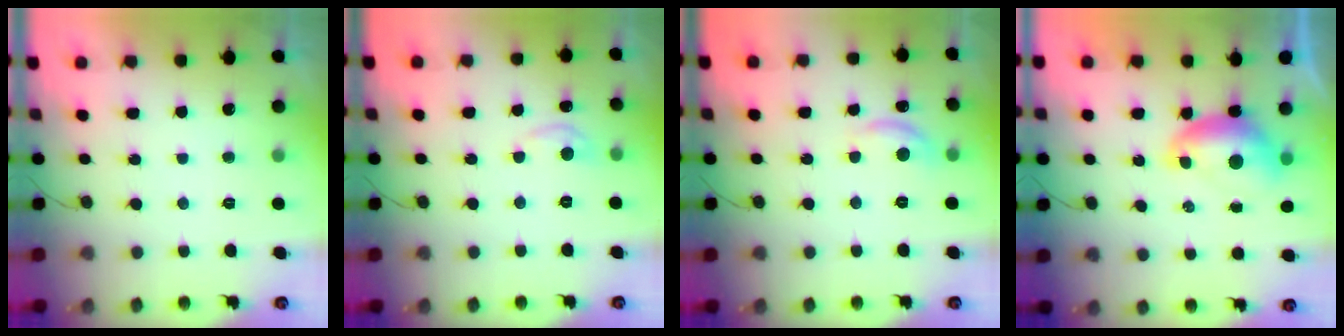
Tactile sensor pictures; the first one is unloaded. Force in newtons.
{"total": 5.4, "press": 5.3, "slide": 0.8}
{"total": 9.1, "press": 9.1, "slide": 0.5}
{"total": 7.5, "press": 7.4, "slide": 0.8}